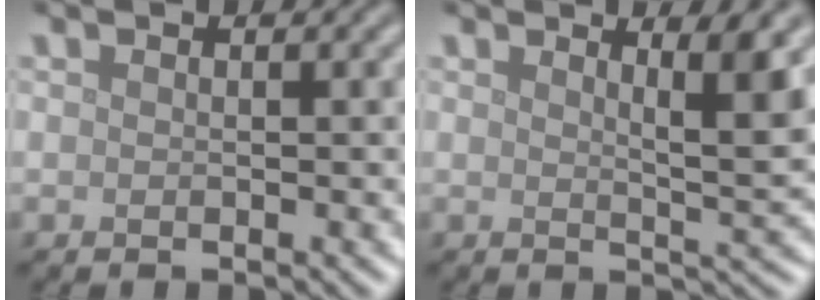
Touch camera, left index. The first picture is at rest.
{"total": 3.7, "force": [1.9, 0.7, 3.1], "torque": [-0.038, -0.006, 0.028]}